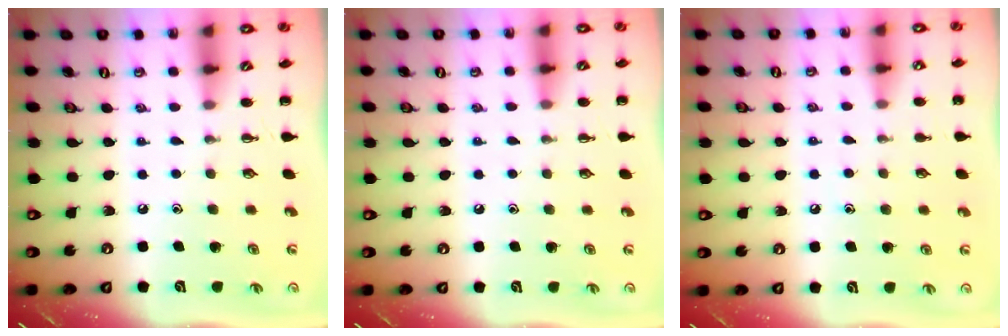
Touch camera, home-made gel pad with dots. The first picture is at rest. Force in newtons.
{"total": 4.8, "press": 4.6, "slide": 1.6}
{"total": 5.5, "press": 5.4, "slide": 1.5}